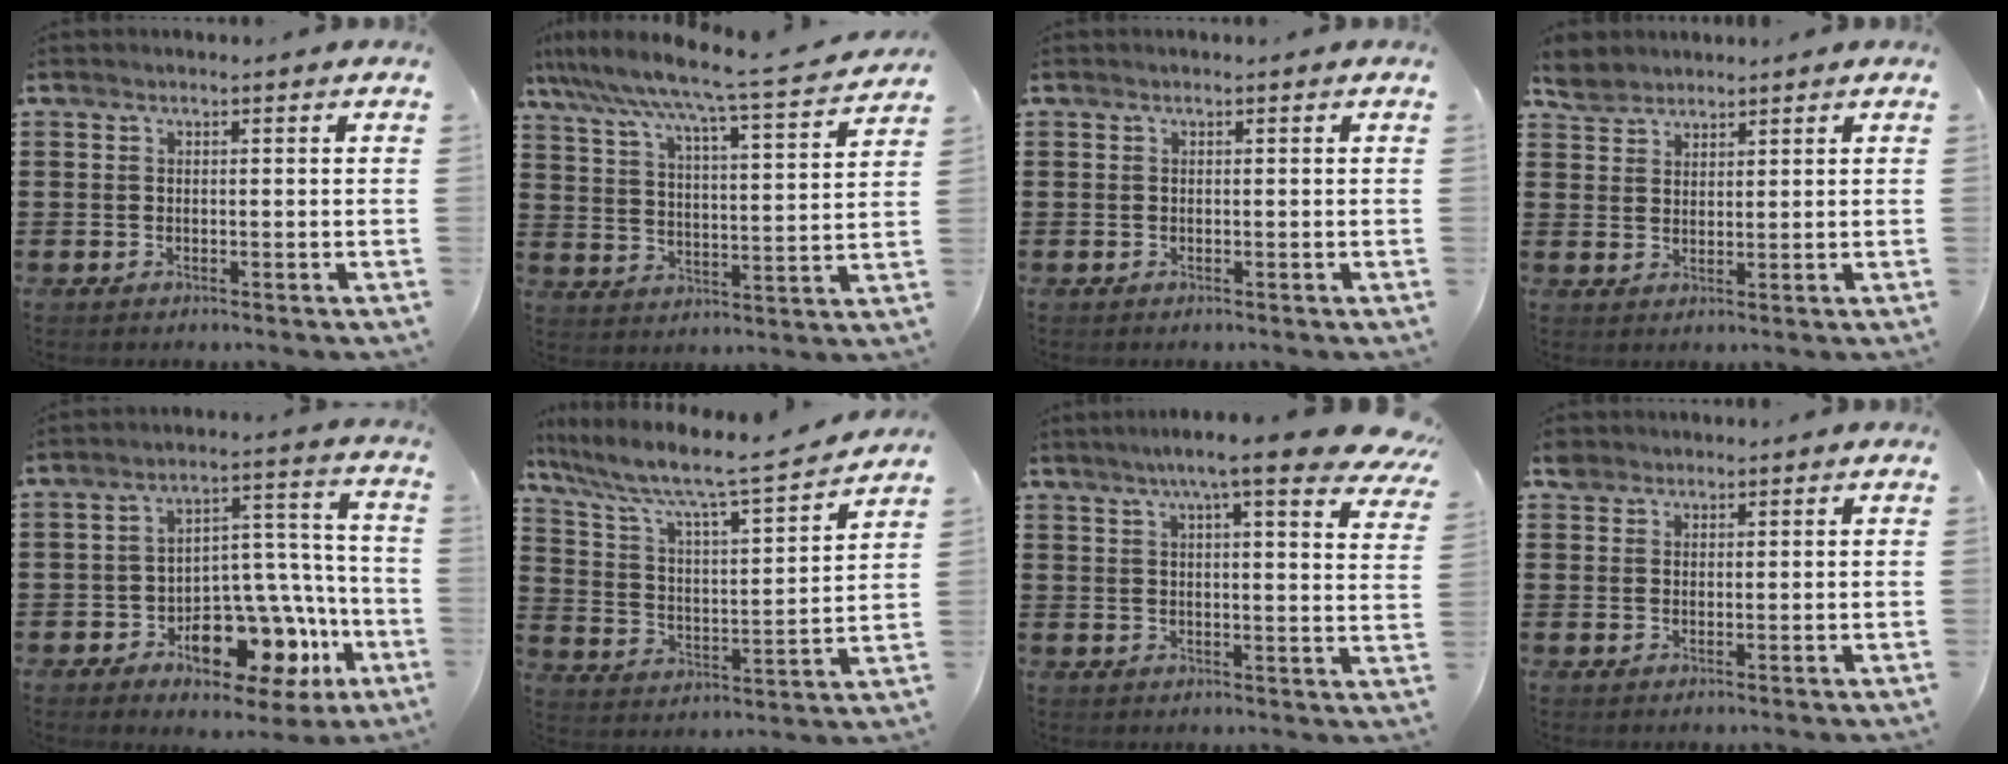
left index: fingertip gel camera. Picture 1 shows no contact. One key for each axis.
{"total": 6.2, "fx": 5.5, "fy": -0.7, "fz": 2.9, "tx": -0.083, "ty": -0.053, "tz": 0.082}
{"total": 0.0}
{"total": 3.4, "fx": 3.0, "fy": 1.6, "fz": 0.2, "tx": -0.016, "ty": 0.004, "tz": 0.058}
{"total": 11.1, "fx": -6.3, "fy": 6.1, "fz": 6.9, "tx": -0.105, "ty": 0.018, "tz": -0.105}
{"total": 7.5, "fx": 6.4, "fy": 0.5, "fz": 3.9, "tx": -0.107, "ty": -0.053, "tz": 0.100}
{"total": 8.8, "fx": 6.9, "fy": 0.2, "fz": 5.5, "tx": -0.101, "ty": -0.023, "tz": 0.114}
{"total": 2.1, "fx": 1.6, "fy": 1.3, "fz": 0.3, "tx": -0.012, "ty": 0.006, "tz": 0.031}